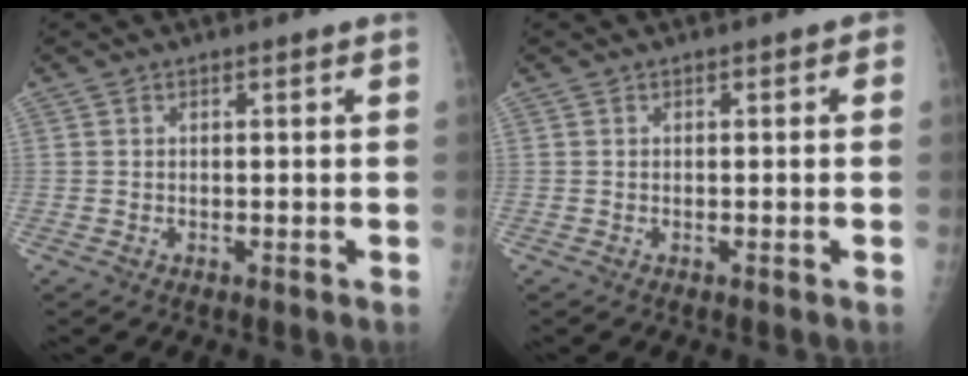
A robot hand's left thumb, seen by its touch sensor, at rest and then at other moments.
{"total": 0.8, "force": [0.1, 0.6, 0.6], "torque": [0.002, 0.003, -0.003]}